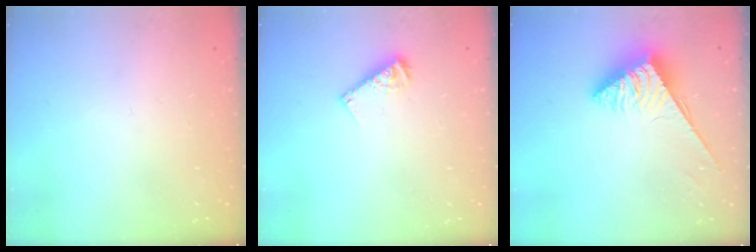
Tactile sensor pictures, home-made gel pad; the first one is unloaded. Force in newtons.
{"total": 6.9, "press": 6.8, "slide": 0.6}
{"total": 3.7, "press": 3.7, "slide": 0.6}